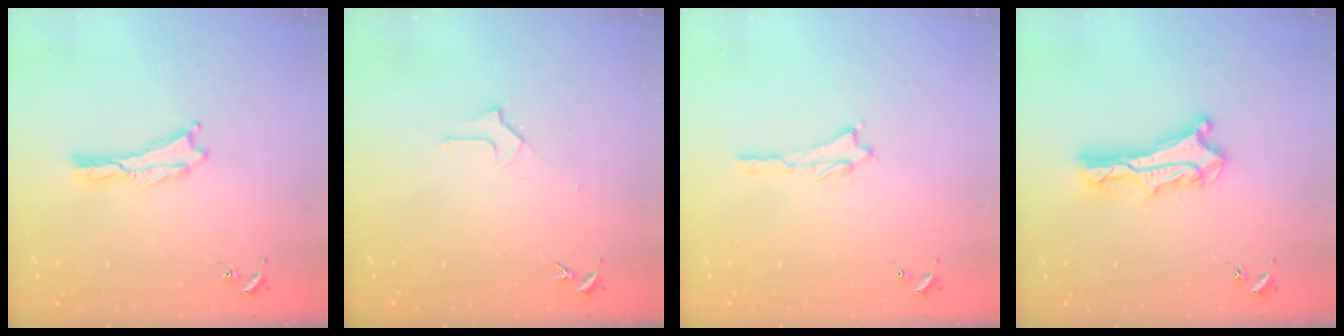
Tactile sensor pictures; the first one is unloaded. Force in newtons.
{"total": 1.6, "press": 1.6, "slide": 0.1}
{"total": 0.7, "press": 0.7, "slide": 0.1}
{"total": 6.6, "press": 6.6, "slide": 0.5}